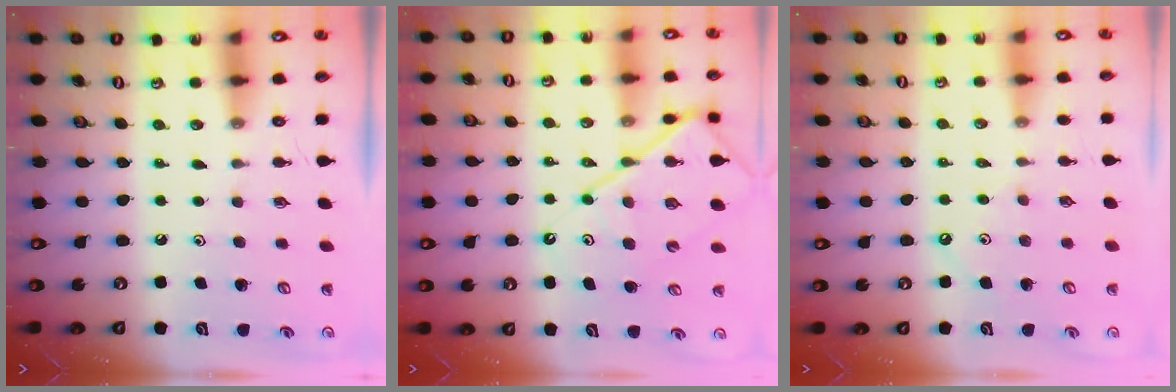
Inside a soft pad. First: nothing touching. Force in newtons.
{"total": 13.3, "press": 13.3, "slide": 1.3}
{"total": 1.1, "press": 1.1, "slide": 0.3}